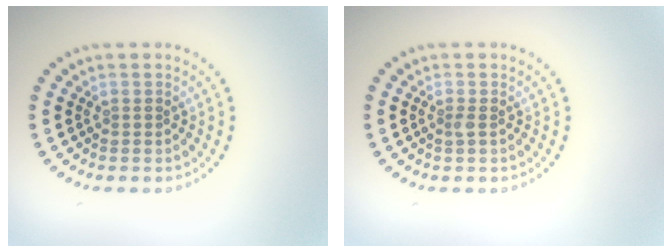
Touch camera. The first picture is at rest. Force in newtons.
{"total": 0.6, "press": 0.5, "slide": 0.3}